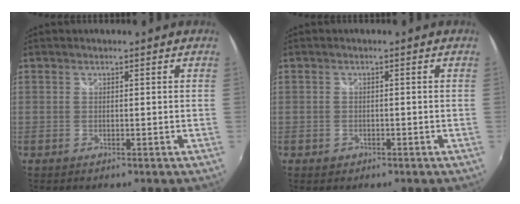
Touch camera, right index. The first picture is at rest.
{"total": 1.7, "force": [-0.9, 1.4, 0.5], "torque": [-0.011, -0.002, -0.012]}